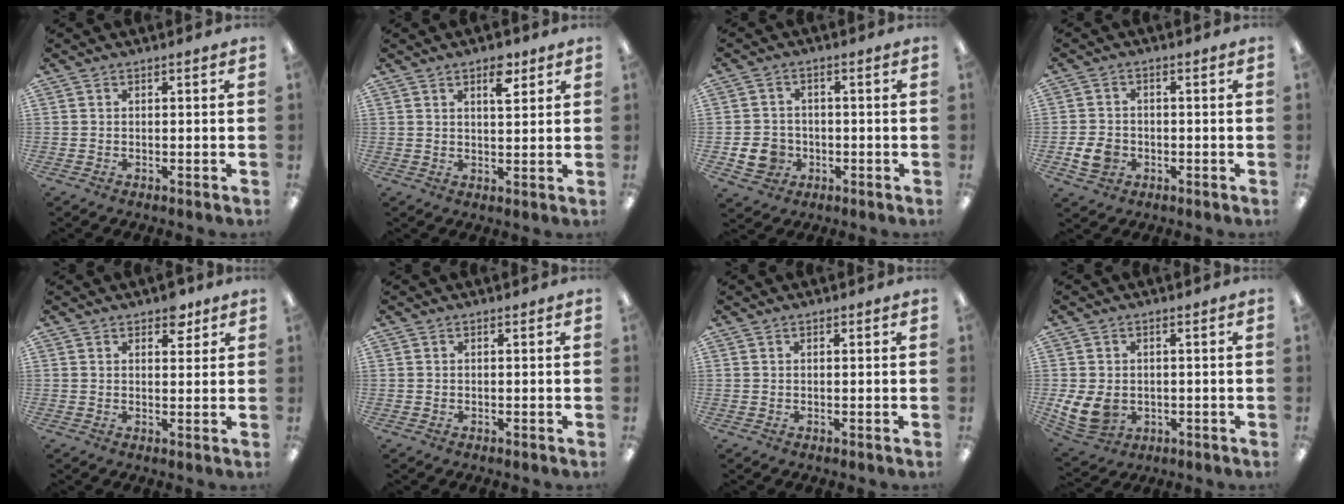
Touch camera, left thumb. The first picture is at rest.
{"total": 5.6, "force": [3.4, 2.3, 3.8], "torque": [-0.044, -0.012, 0.052]}
{"total": 6.6, "force": [-2.0, 5.8, 2.5], "torque": [-0.055, 0.012, -0.034]}
{"total": 5.2, "force": [-1.6, 4.2, 2.6], "torque": [-0.045, 0.004, -0.029]}
{"total": 4.5, "force": [3.2, 2.4, 2.1], "torque": [-0.015, -0.008, 0.052]}
{"total": 0.0}
{"total": 0.5, "force": [0.4, 0.3, 0.2], "torque": [-0.004, 0.004, 0.006]}
{"total": 8.0, "force": [-0.9, 6.4, 4.8], "torque": [-0.106, 0.006, -0.011]}